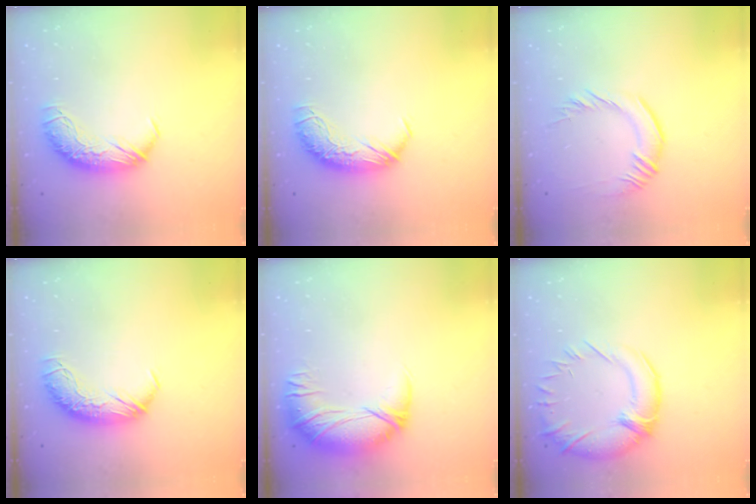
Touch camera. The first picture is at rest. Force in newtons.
{"total": 0.0}
{"total": 1.2, "press": 0.8, "slide": 0.9}
{"total": 0.0}
{"total": 2.9, "press": 0.1, "slide": 2.9}
{"total": 5.9, "press": 4.1, "slide": 4.2}